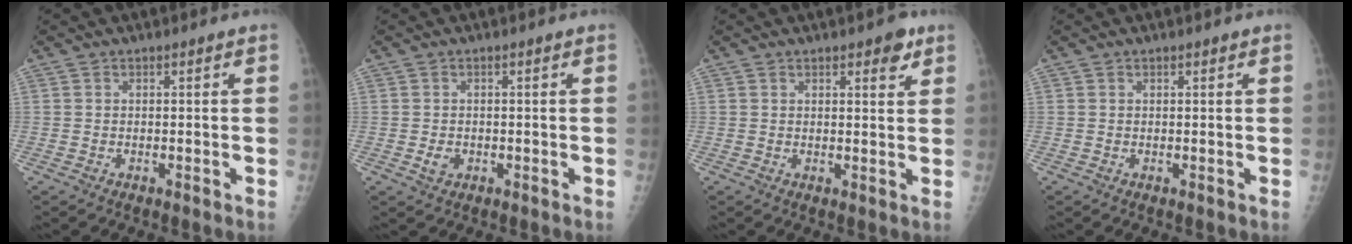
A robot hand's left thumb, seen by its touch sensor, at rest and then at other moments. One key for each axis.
{"total": 1.7, "fx": -0.5, "fy": 1.4, "fz": 0.7, "tx": -0.008, "ty": 0.001, "tz": -0.006}
{"total": 3.3, "fx": 2.1, "fy": 1.4, "fz": 2.2, "tx": -0.012, "ty": -0.009, "tz": 0.023}
{"total": 0.0}